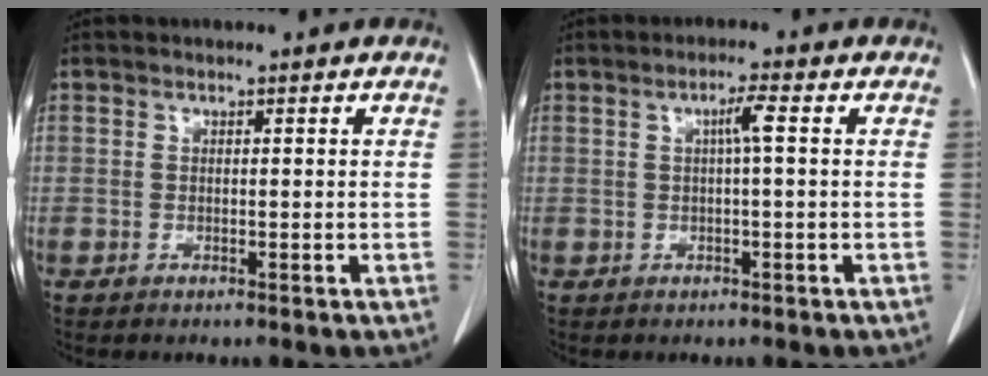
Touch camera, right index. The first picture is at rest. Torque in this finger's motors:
{"motor_torque": [0.32, -0.06, 0.17, 0.06]}